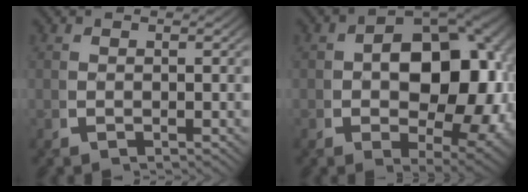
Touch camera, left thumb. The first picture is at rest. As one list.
[{"total": 12.8, "force": [-1.1, 8.2, 9.8], "torque": [-0.164, -0.042, 0.005]}]